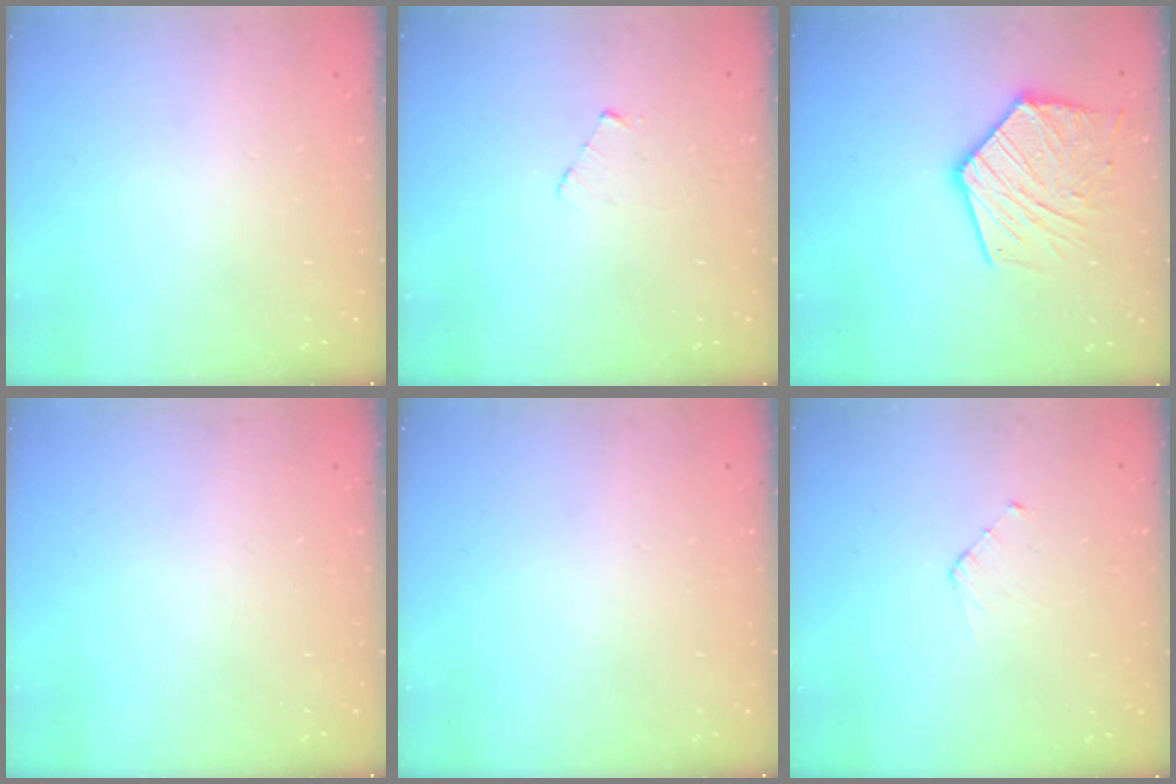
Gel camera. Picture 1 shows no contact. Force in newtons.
{"total": 2.6, "press": 2.6, "slide": 0.3}
{"total": 17.4, "press": 17.4, "slide": 1.7}
{"total": 0.0}
{"total": 0.0}
{"total": 3.6, "press": 3.6, "slide": 0.3}